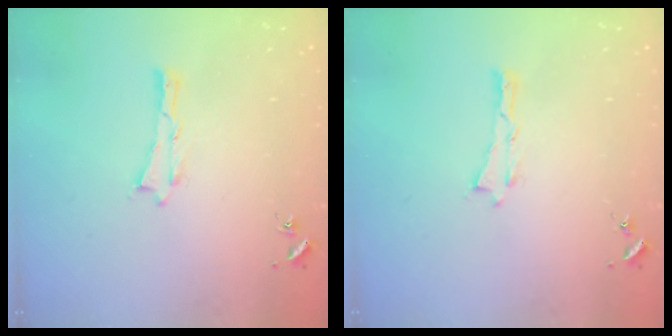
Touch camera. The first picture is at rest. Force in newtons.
{"total": 0.0}